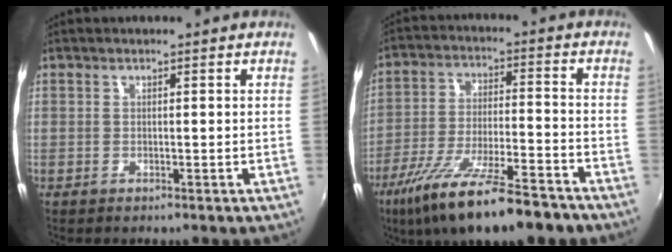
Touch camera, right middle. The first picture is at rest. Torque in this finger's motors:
{"motor_torque": [1.30, -0.83, 0.40, 0.21]}